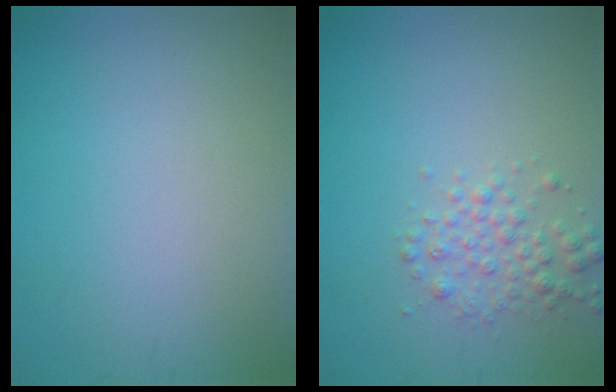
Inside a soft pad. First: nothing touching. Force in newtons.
{"total": 2.2, "press": 2.2, "slide": 0.0}